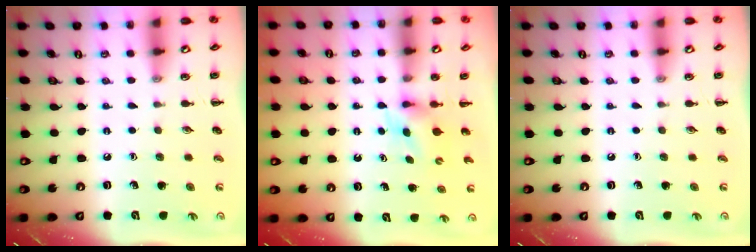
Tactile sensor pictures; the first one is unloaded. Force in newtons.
{"total": 3.5, "press": 3.3, "slide": 1.2}
{"total": 0.0}